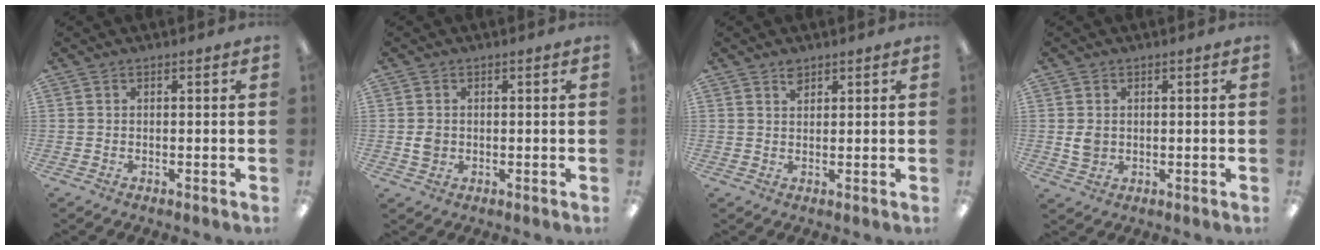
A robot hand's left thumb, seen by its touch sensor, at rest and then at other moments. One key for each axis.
{"total": 2.6, "fx": 0.0, "fy": 2.3, "fz": 1.2, "tx": -0.016, "ty": 0.002, "tz": -0.003}
{"total": 2.2, "fx": 1.7, "fy": 1.0, "fz": 0.8, "tx": -0.011, "ty": -0.006, "tz": 0.032}
{"total": 3.3, "fx": 0.3, "fy": 2.8, "fz": 1.7, "tx": -0.024, "ty": 0.001, "tz": 0.005}